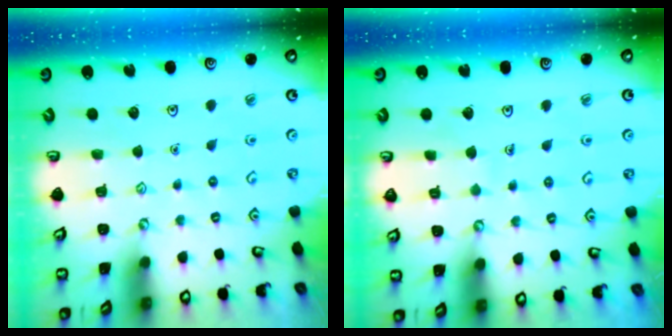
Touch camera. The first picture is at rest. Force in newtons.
{"total": 2.2, "press": 2.2, "slide": 0.1}